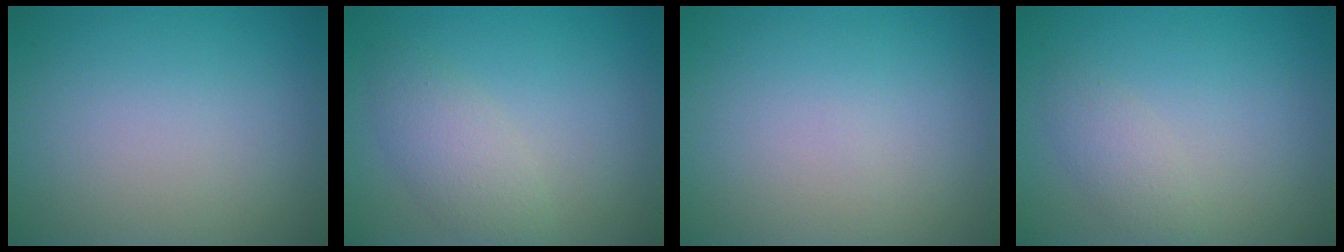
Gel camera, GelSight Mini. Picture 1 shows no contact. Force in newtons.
{"total": 2.9, "press": 2.9, "slide": 0.1}
{"total": 0.0}
{"total": 1.8, "press": 1.8, "slide": 0.1}